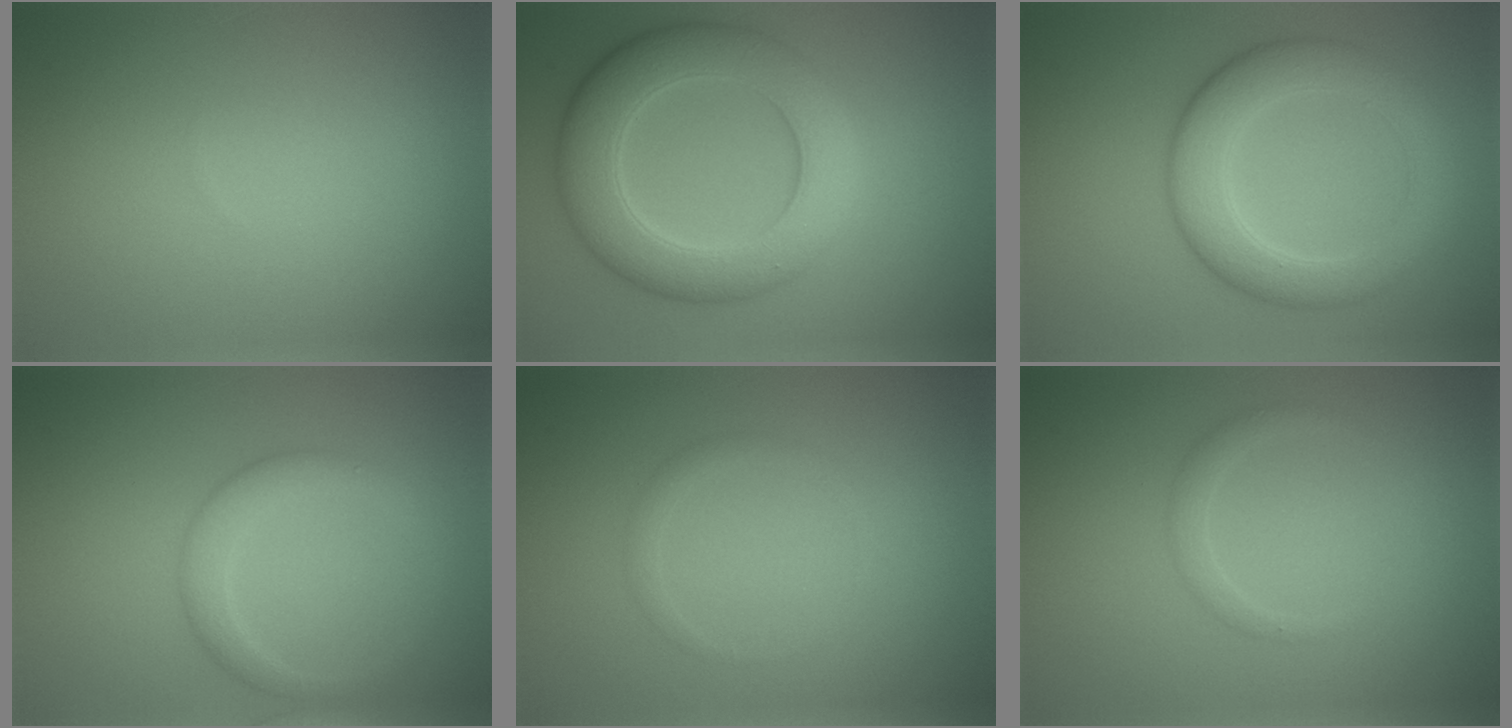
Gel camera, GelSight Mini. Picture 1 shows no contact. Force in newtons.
{"total": 8.0, "press": 8.0, "slide": 0.2}
{"total": 5.7, "press": 5.7, "slide": 0.2}
{"total": 2.5, "press": 2.5, "slide": 0.1}
{"total": 0.9, "press": 0.9, "slide": 0.1}
{"total": 1.2, "press": 1.2, "slide": 0.1}